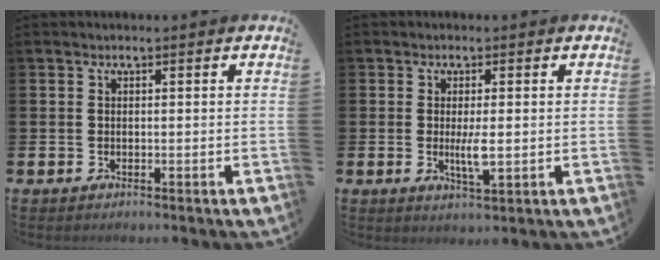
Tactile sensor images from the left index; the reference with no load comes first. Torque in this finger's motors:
{"motor_torque": [1.09, 0.24, 0.16, 0.08]}